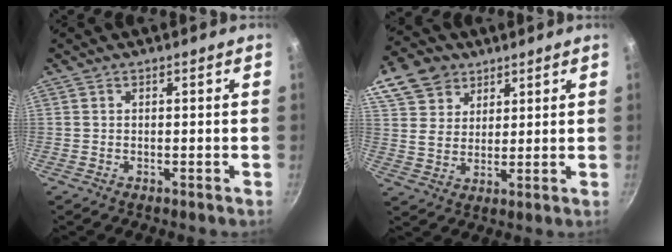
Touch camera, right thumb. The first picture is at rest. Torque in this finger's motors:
{"motor_torque": [-0.09, 0.29, 0.22, -0.18, 0.10]}